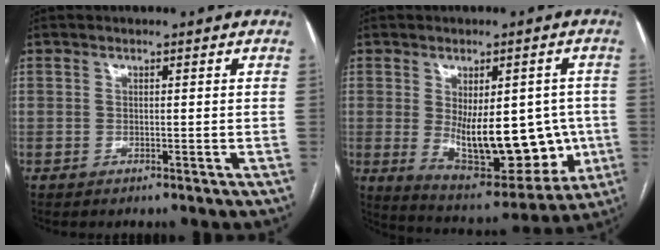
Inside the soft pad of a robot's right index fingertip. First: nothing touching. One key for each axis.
{"total": 16.8, "fx": -1.6, "fy": 7.4, "fz": 15.0, "tx": -0.219, "ty": -0.009, "tz": 0.003}